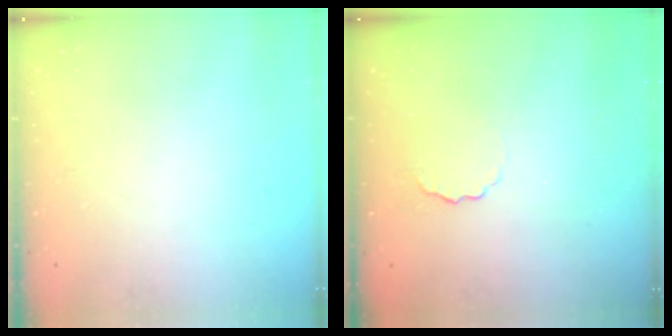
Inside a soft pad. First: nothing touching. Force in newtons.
{"total": 3.2, "press": 3.1, "slide": 0.9}